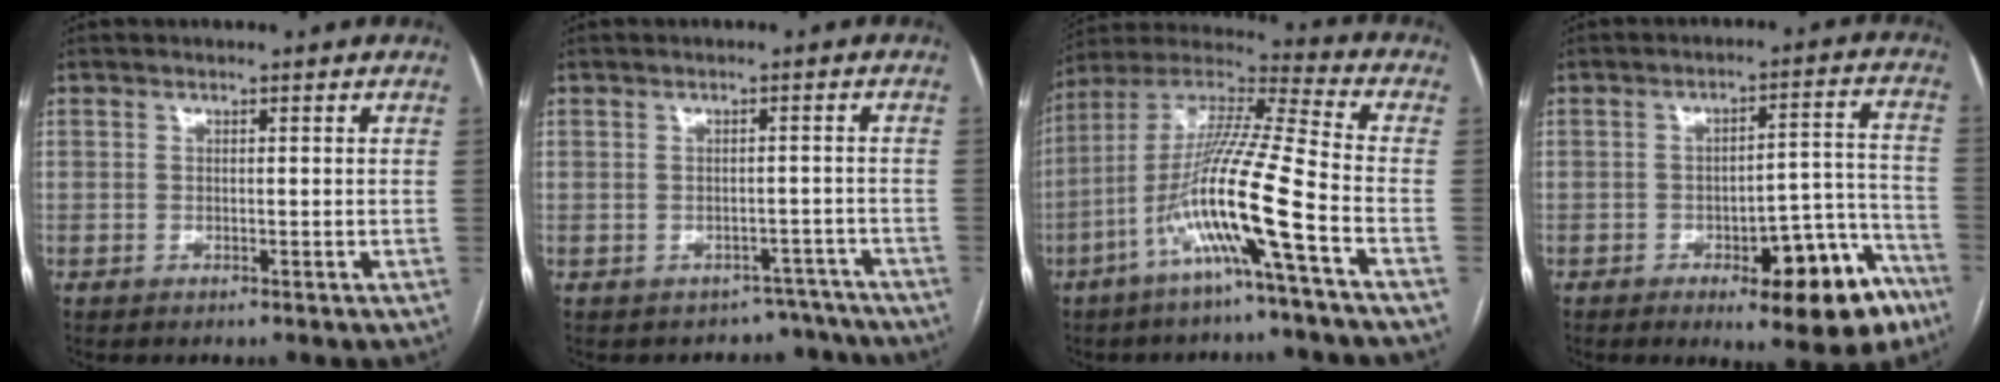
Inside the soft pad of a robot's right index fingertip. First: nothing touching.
{"total": 5.5, "force": [-4.3, 3.2, -0.9], "torque": [0.032, 0.041, -0.044]}
{"total": 15.7, "force": [-6.1, -1.3, 14.4], "torque": [-0.282, -0.002, -0.123]}
{"total": 13.8, "force": [-7.7, 4.6, 10.5], "torque": [-0.099, 0.030, -0.095]}